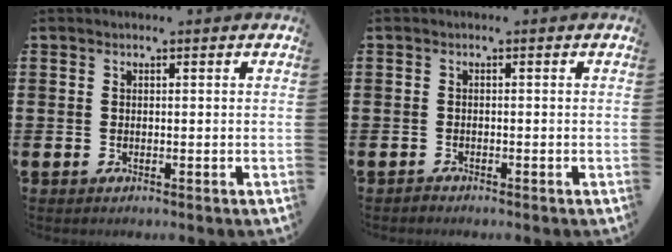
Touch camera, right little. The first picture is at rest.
{"total": 0.6, "force": [-0.5, 0.1, -0.1], "torque": [0.000, -0.001, -0.012]}